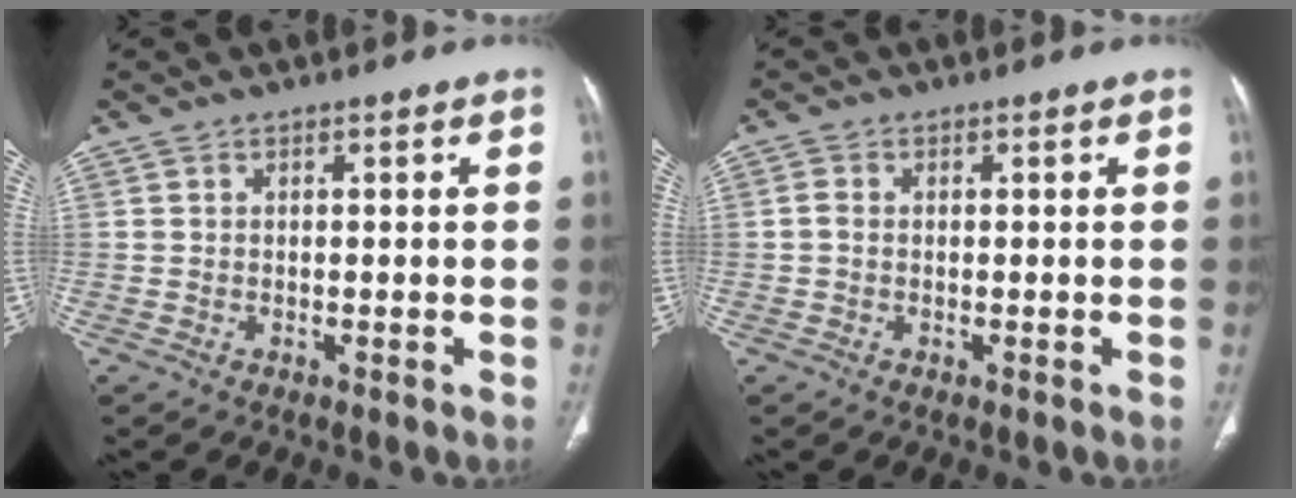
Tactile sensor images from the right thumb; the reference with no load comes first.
{"total": 1.2, "force": [-0.1, 1.0, 0.7], "torque": [-0.012, 0.001, -0.003]}